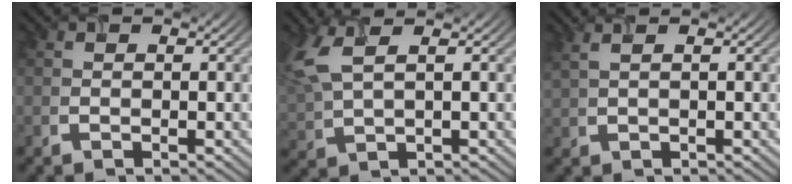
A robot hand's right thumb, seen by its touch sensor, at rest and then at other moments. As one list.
[{"total": 6.6, "force": [2.9, 2.4, 5.4], "torque": [-0.160, 0.010, 0.056]}, {"total": 2.1, "force": [1.5, 0.3, 1.5], "torque": [-0.034, 0.012, 0.018]}]